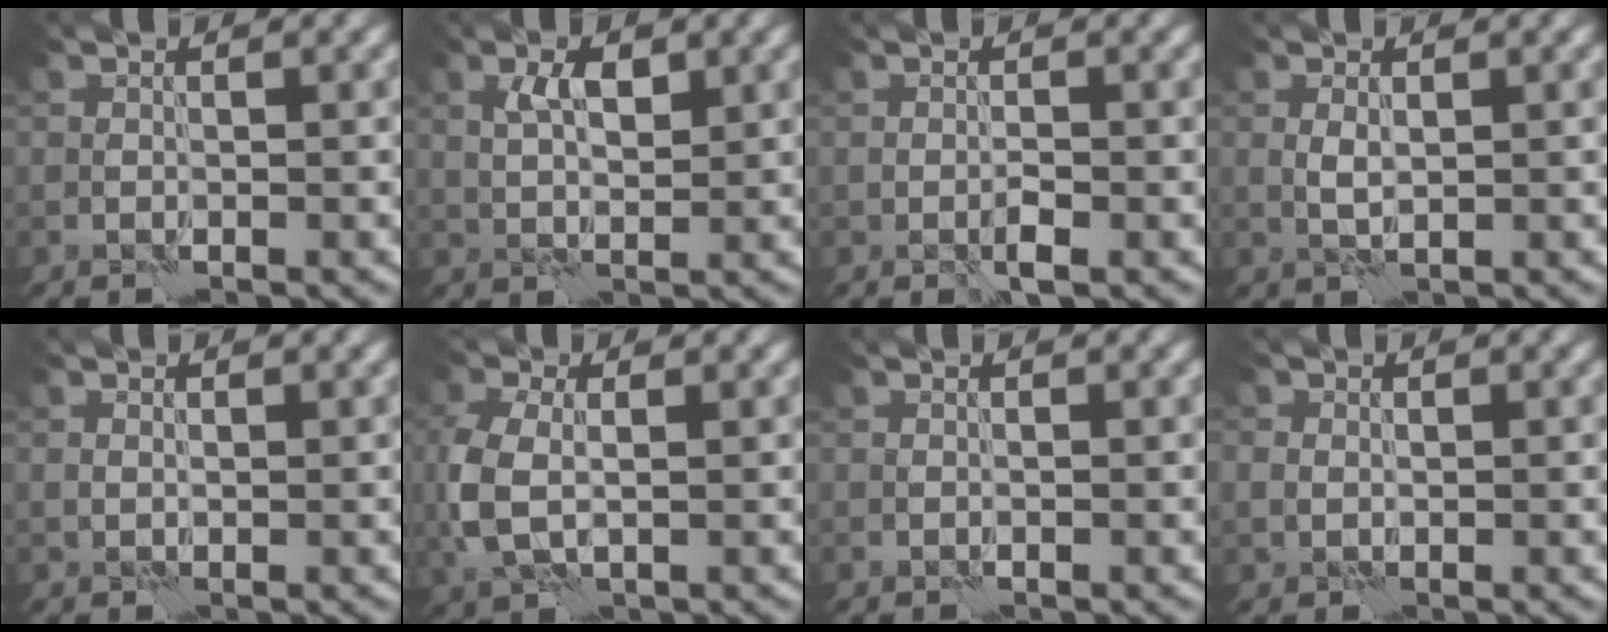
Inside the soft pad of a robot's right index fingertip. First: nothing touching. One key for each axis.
{"total": 2.8, "fx": 1.0, "fy": 1.2, "fz": 2.3, "tx": -0.045, "ty": 0.006, "tz": 0.020}
{"total": 1.4, "fx": -0.7, "fy": 0.3, "fz": 1.2, "tx": -0.021, "ty": 0.002, "tz": -0.014}
{"total": 1.2, "fx": 0.3, "fy": 0.4, "fz": 1.1, "tx": -0.025, "ty": 0.003, "tz": 0.007}
{"total": 0.0}
{"total": 4.9, "fx": 0.0, "fy": 3.0, "fz": 3.8, "tx": -0.104, "ty": 0.001, "tz": 0.000}
{"total": 0.0}
{"total": 1.1, "fx": -0.1, "fy": 1.0, "fz": 0.5, "tx": -0.008, "ty": 0.001, "tz": -0.002}